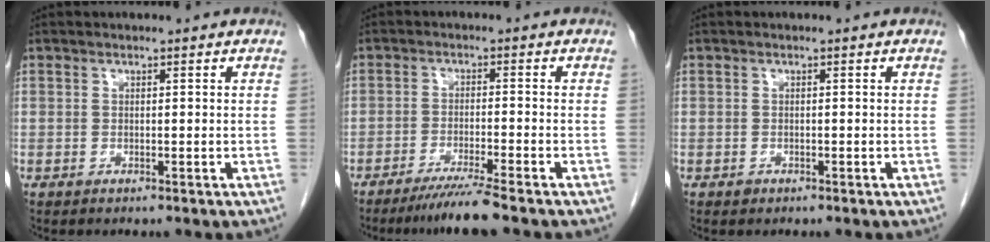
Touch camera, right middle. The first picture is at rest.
{"total": 5.6, "force": [-4.4, -1.2, 3.1], "torque": [-0.055, -0.019, -0.082]}
{"total": 0.6, "force": [-0.4, 0.4, 0.2], "torque": [-0.003, 0.001, -0.007]}